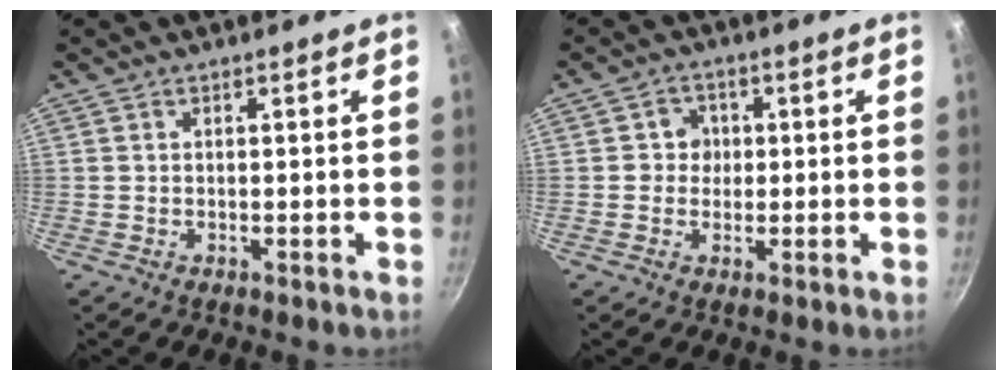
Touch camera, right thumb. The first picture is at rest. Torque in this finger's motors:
{"motor_torque": [0.20, 0.83, -0.06, 0.32, 0.11]}